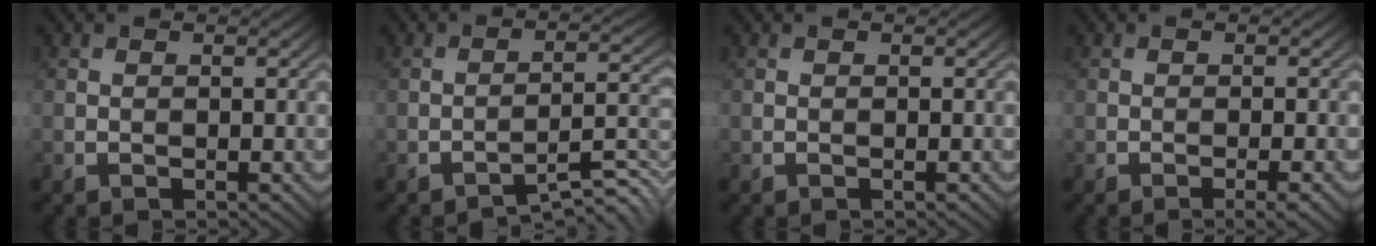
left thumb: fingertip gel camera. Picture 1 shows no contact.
{"total": 3.5, "force": [-3.1, -0.3, 1.5], "torque": [-0.016, 0.013, -0.046]}
{"total": 0.0}
{"total": 2.1, "force": [-1.2, 0.0, 1.7], "torque": [-0.032, 0.005, -0.023]}